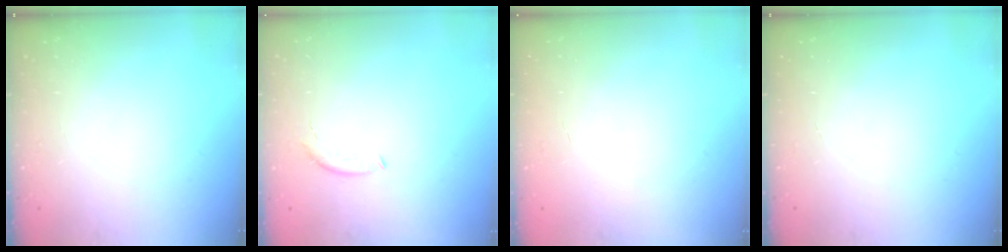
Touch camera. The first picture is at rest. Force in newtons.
{"total": 6.0, "press": 5.9, "slide": 0.4}
{"total": 0.5, "press": 0.5, "slide": 0.1}
{"total": 0.0}